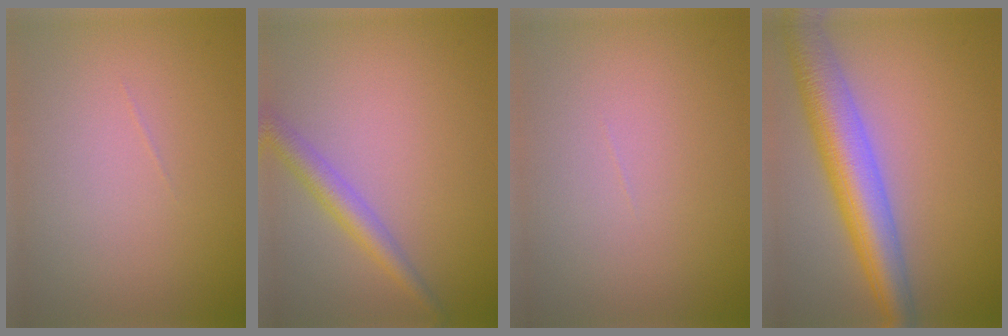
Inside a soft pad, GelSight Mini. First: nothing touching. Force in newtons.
{"total": 2.7, "press": 2.7, "slide": 0.2}
{"total": 0.0}
{"total": 7.3, "press": 7.3, "slide": 0.3}